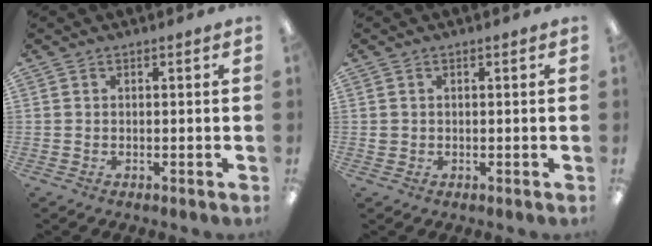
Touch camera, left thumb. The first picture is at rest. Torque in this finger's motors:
{"motor_torque": [-0.23, 0.12, -0.17, 0.19, -0.01]}